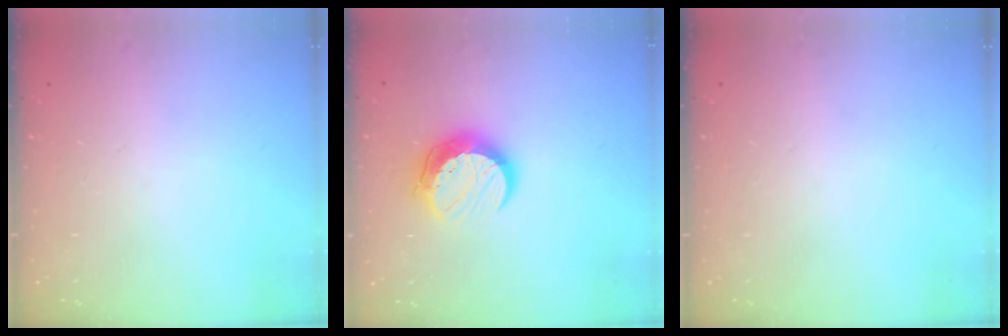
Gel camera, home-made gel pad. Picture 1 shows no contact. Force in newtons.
{"total": 11.4, "press": 11.4, "slide": 0.9}
{"total": 0.0}